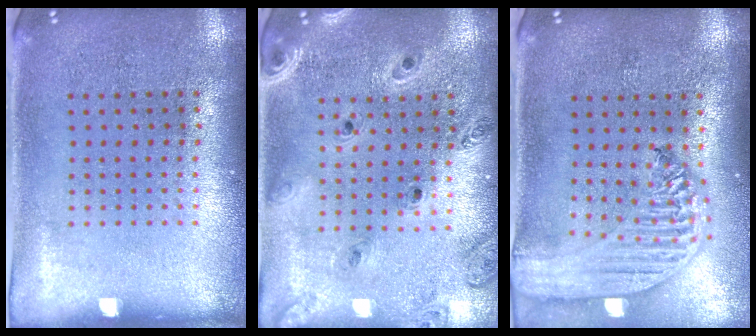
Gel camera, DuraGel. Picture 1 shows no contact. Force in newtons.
{"total": 1.4, "press": 1.3, "slide": 0.2}
{"total": 2.7, "press": 2.2, "slide": 1.6}